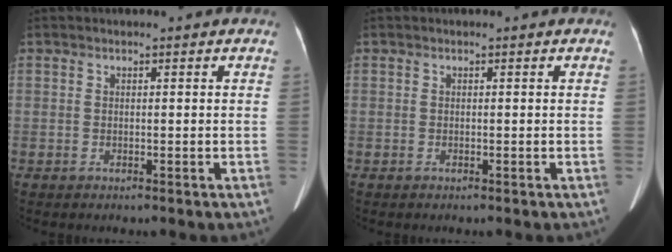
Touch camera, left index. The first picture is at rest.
{"total": 0.0}